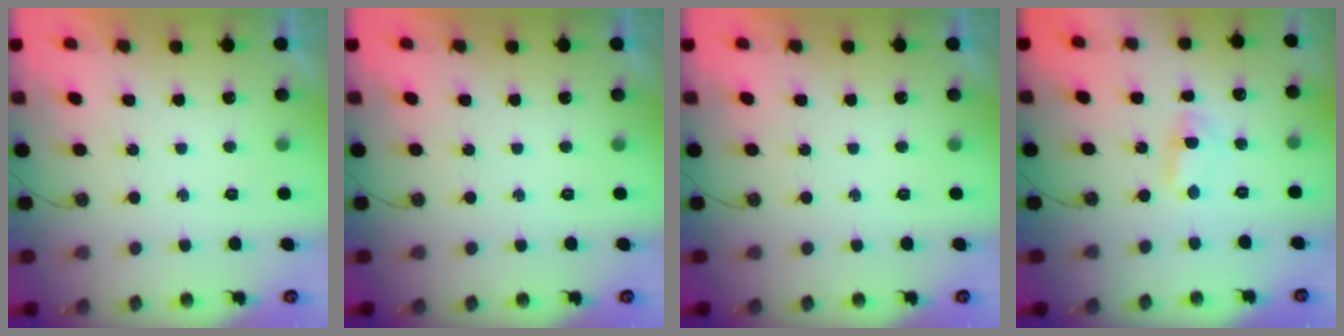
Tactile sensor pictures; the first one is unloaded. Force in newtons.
{"total": 0.0}
{"total": 0.0}
{"total": 1.0, "press": 0.8, "slide": 0.6}